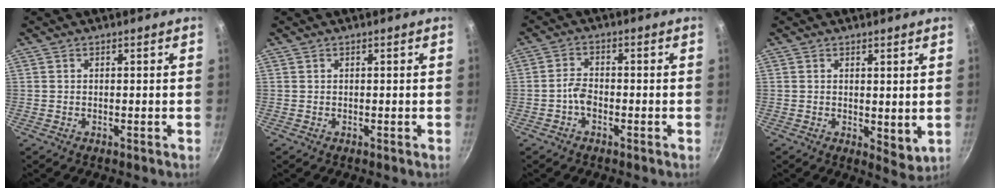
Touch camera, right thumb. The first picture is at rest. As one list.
[{"total": 0.0}, {"total": 3.0, "force": [-1.4, 1.7, 1.9], "torque": [-0.037, 0.018, -0.032]}, {"total": 4.3, "force": [1.0, 2.3, 3.6], "torque": [-0.047, -0.019, 0.017]}]